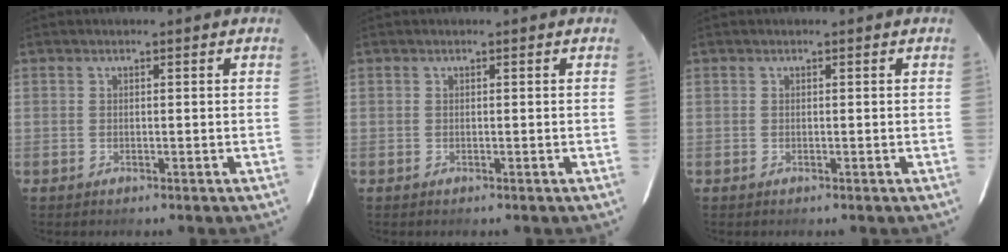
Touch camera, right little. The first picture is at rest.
{"total": 0.0}
{"total": 0.0}